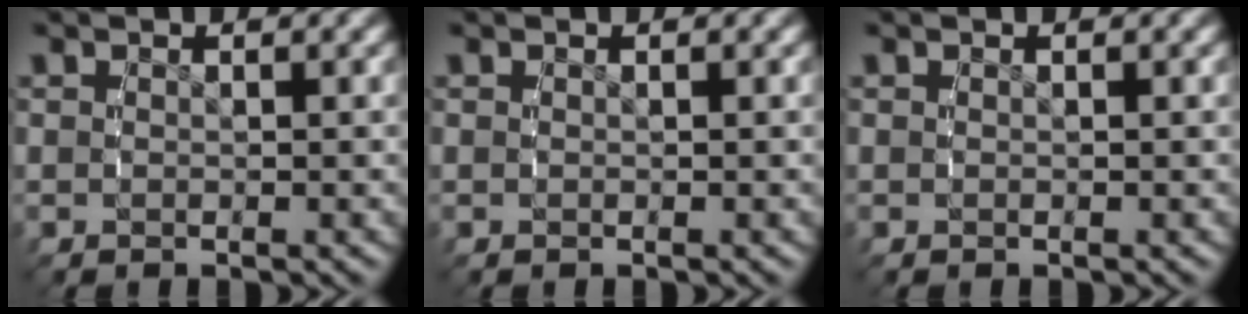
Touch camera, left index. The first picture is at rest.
{"total": 0.0}
{"total": 0.0}